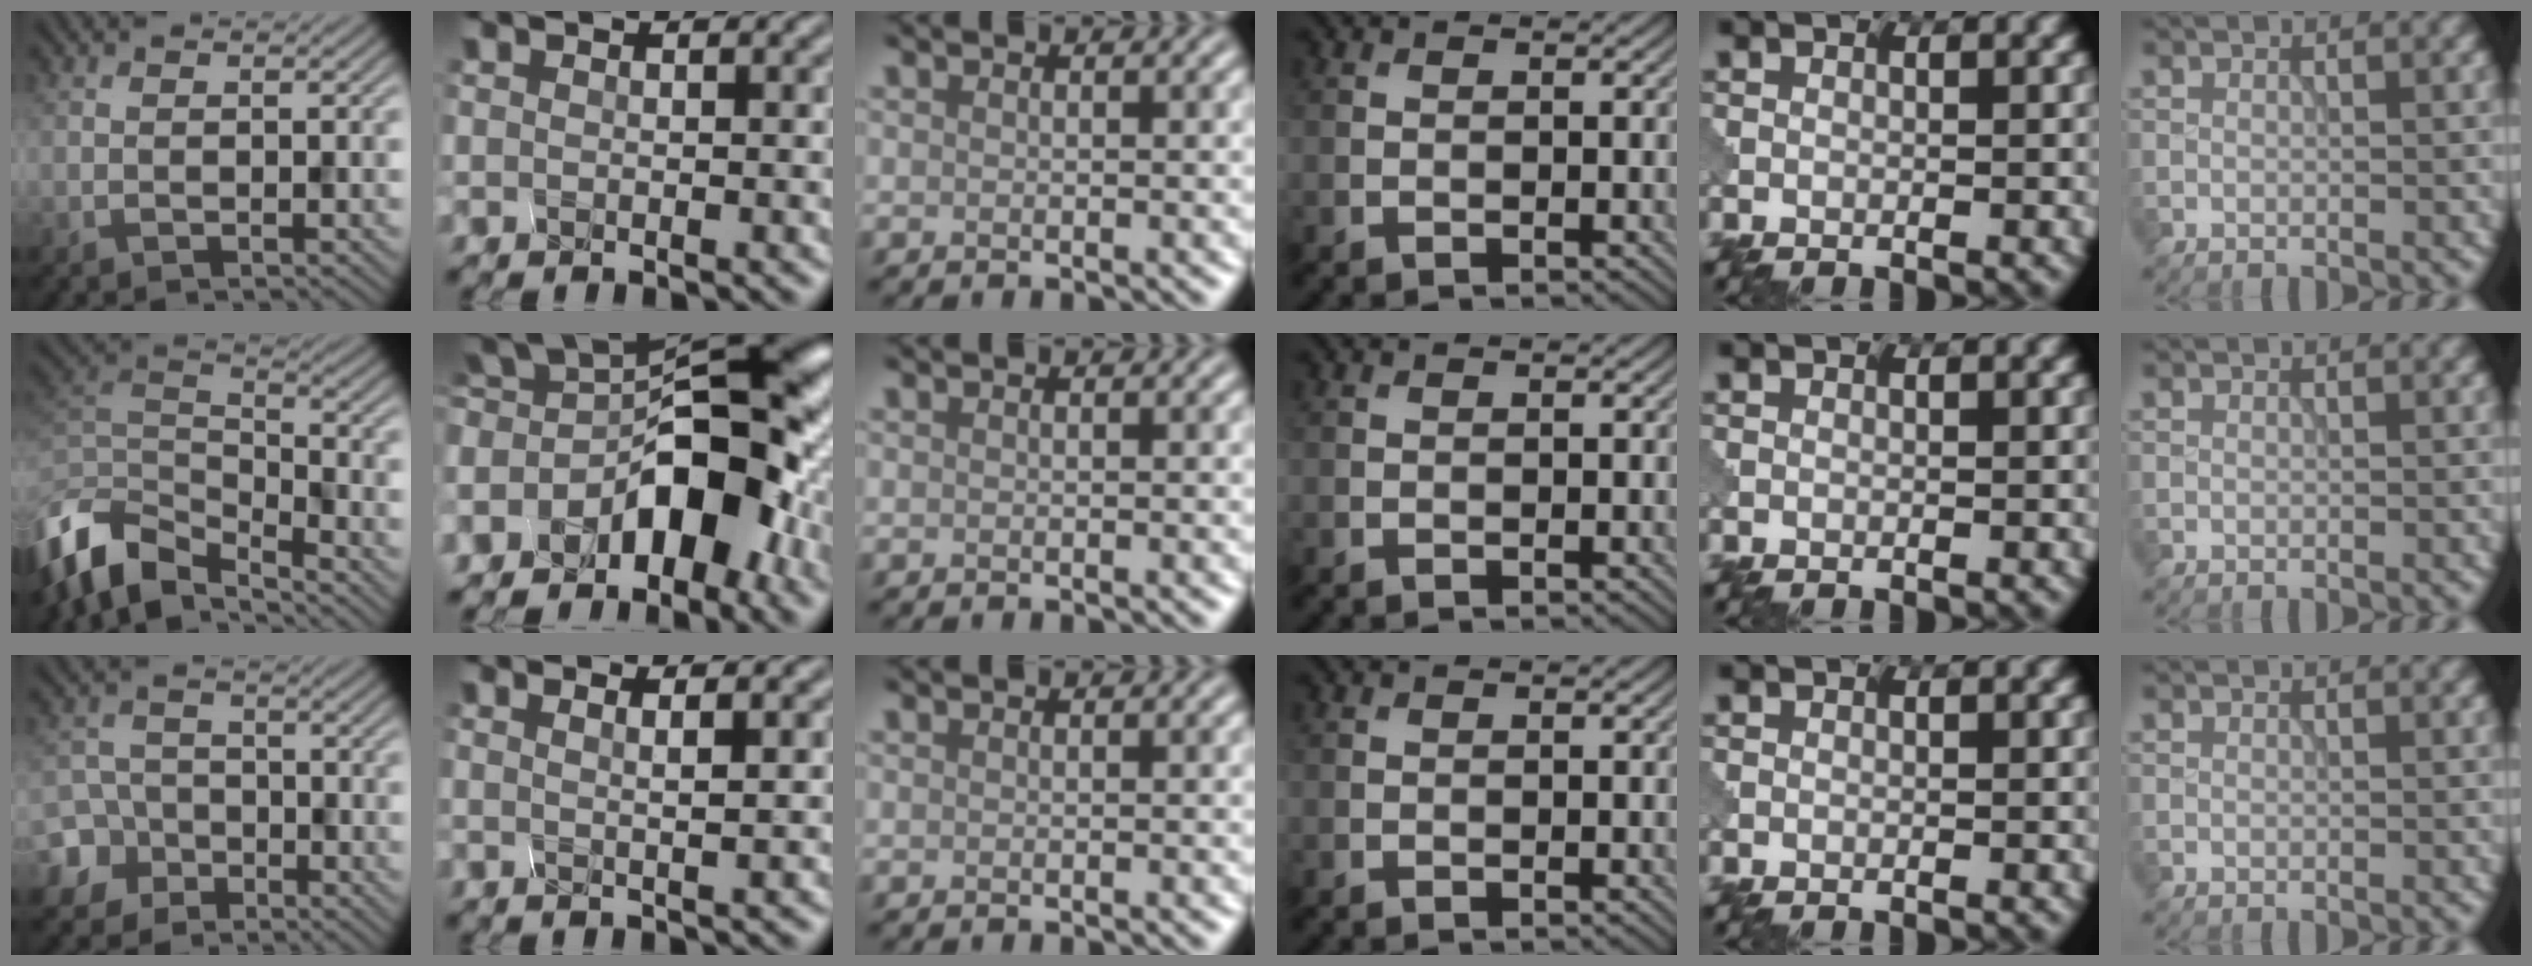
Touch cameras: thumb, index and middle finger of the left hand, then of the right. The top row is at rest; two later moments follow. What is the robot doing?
{"motion": "squeeze", "object": "hand grip exerciser"}